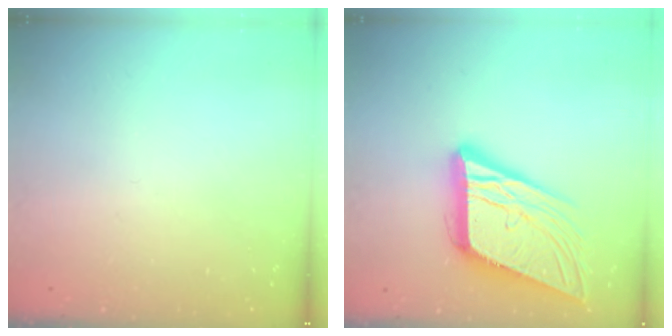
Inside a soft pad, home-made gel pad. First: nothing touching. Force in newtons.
{"total": 18.0, "press": 17.6, "slide": 3.8}